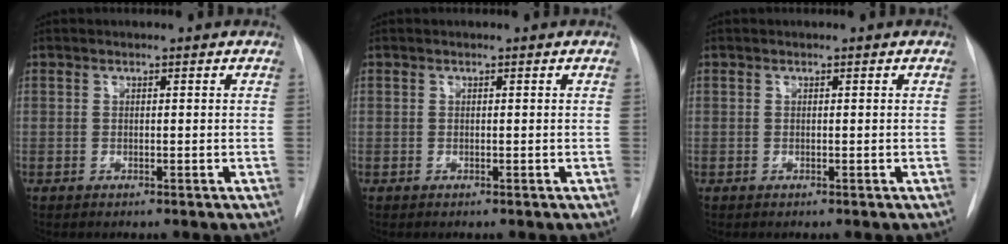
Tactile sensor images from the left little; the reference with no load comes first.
{"total": 0.0}
{"total": 0.0}